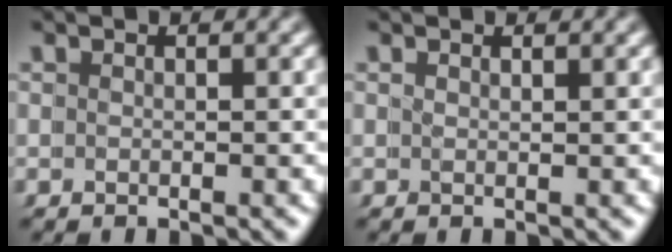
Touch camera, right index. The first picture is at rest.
{"total": 1.8, "force": [0.3, -1.1, -1.3], "torque": [0.019, -0.004, 0.009]}